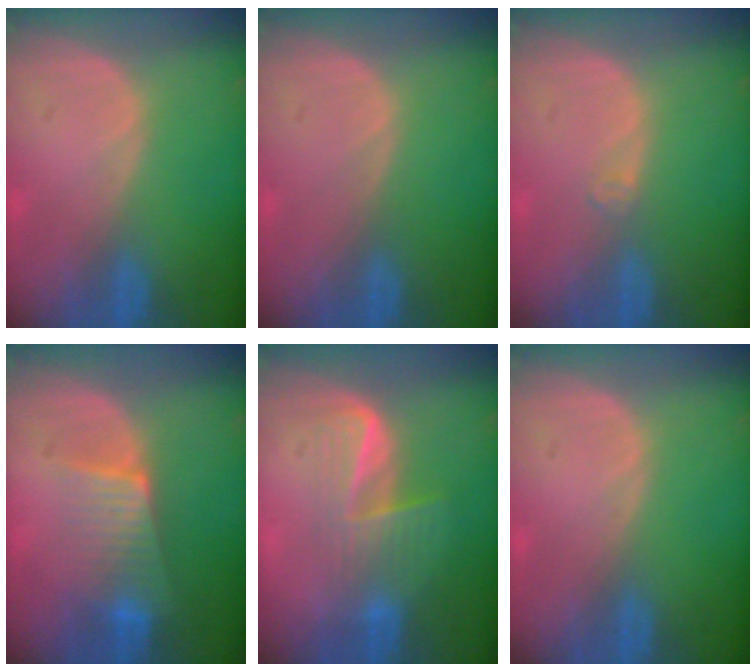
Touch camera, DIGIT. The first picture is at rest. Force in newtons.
{"total": 0.0}
{"total": 1.1, "press": 0.8, "slide": 0.7}
{"total": 6.7, "press": 5.9, "slide": 3.1}
{"total": 7.1, "press": 5.8, "slide": 4.1}
{"total": 0.0}